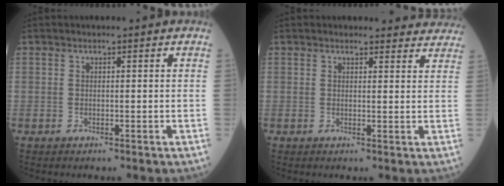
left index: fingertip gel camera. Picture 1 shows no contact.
{"total": 7.8, "force": [7.5, 2.1, 0.6], "torque": [0.028, -0.001, 0.056]}